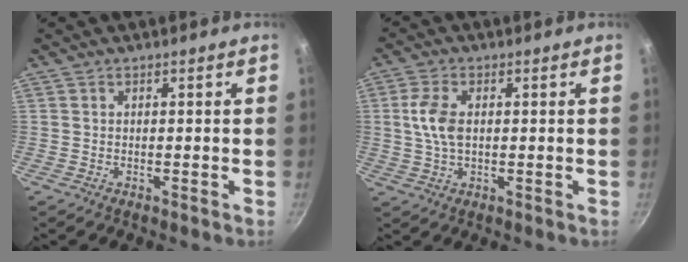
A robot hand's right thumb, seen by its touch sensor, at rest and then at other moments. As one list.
[{"total": 6.5, "force": [0.7, 3.7, 5.3], "torque": [-0.109, 0.007, 0.011]}]